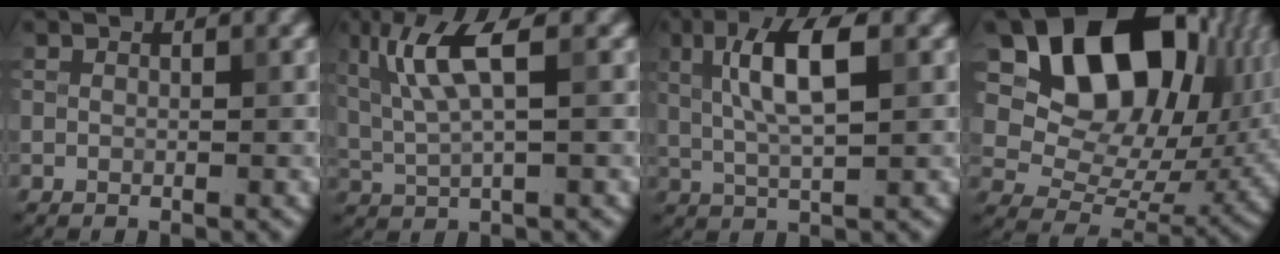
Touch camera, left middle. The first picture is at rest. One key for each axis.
{"total": 5.1, "fx": 1.6, "fy": 1.2, "fz": 4.7, "tx": -0.102, "ty": 0.002, "tz": 0.034}
{"total": 5.9, "fx": 1.4, "fy": 1.7, "fz": 5.4, "tx": -0.102, "ty": 0.008, "tz": 0.026}
{"total": 15.5, "fx": 6.3, "fy": 10.1, "fz": 9.9, "tx": -0.151, "ty": 0.015, "tz": 0.118}